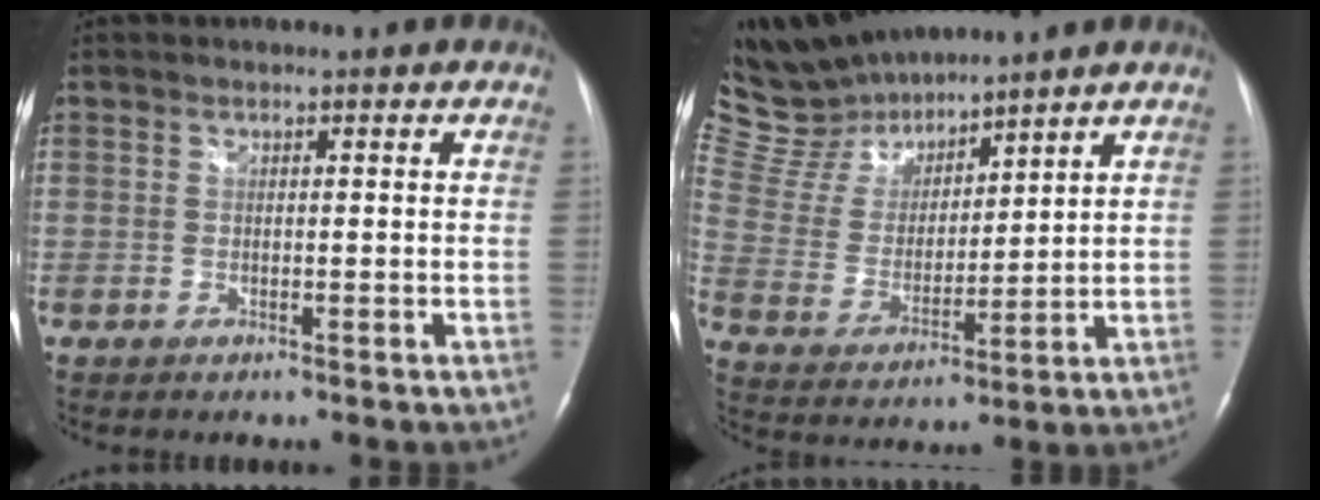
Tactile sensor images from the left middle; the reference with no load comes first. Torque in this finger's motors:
{"motor_torque": [-0.04, -0.85, -0.08, -0.03]}